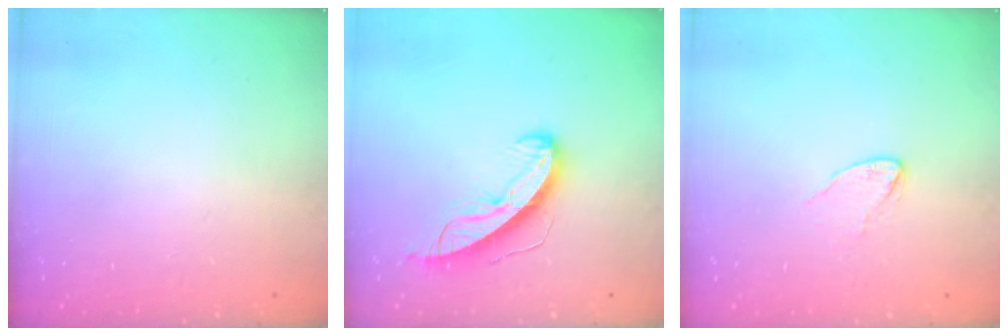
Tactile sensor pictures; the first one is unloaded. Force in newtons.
{"total": 9.7, "press": 9.6, "slide": 0.5}
{"total": 2.7, "press": 2.7, "slide": 0.2}